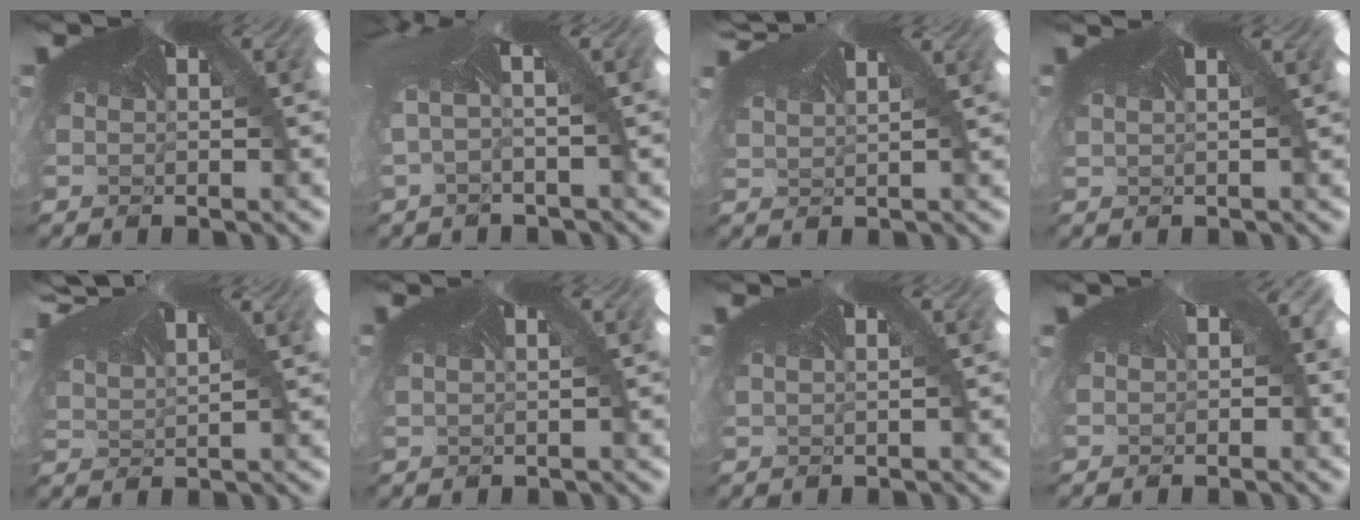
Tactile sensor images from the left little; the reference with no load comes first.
{"total": 3.3, "force": [-2.6, -1.2, 1.8], "torque": [-0.045, 0.008, -0.021]}
{"total": 1.1, "force": [0.9, 0.4, 0.6], "torque": [-0.052, 0.011, 0.018]}
{"total": 1.1, "force": [0.1, -0.5, -0.9], "torque": [0.002, 0.009, -0.008]}
{"total": 1.3, "force": [1.0, 0.2, 0.9], "torque": [-0.062, 0.011, 0.024]}
{"total": 0.0}
{"total": 0.0}
{"total": 1.3, "force": [-0.4, 1.0, 0.7], "torque": [-0.018, 0.004, -0.008]}